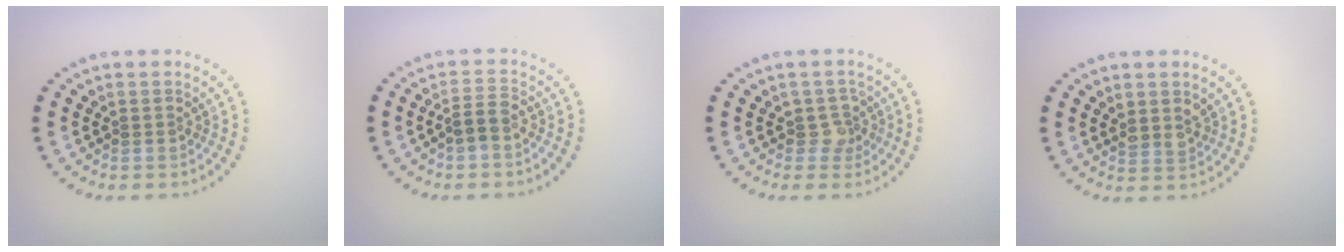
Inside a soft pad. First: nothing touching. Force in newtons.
{"total": 1.9, "press": 1.5, "slide": 1.2}
{"total": 1.9, "press": 1.5, "slide": 1.2}
{"total": 1.7, "press": 1.5, "slide": 0.8}